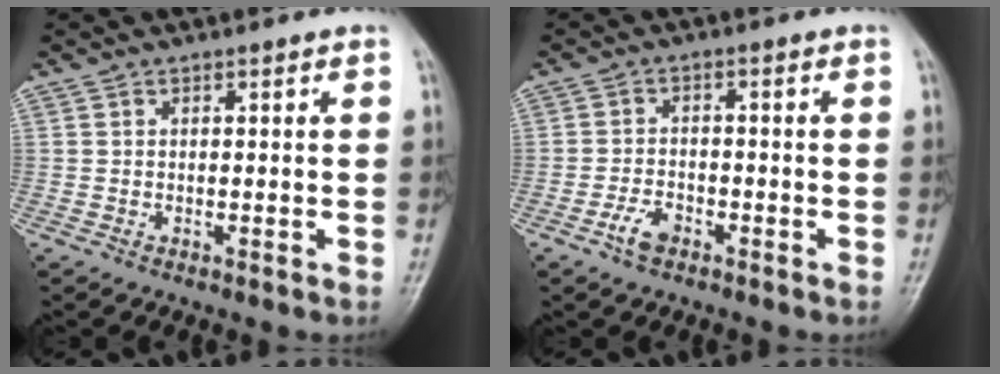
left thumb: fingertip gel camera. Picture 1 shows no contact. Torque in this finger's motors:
{"motor_torque": [-0.27, 0.40, 0.29, 0.24, 0.00]}